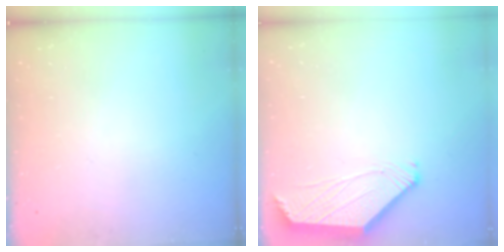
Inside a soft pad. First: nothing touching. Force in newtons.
{"total": 0.0}